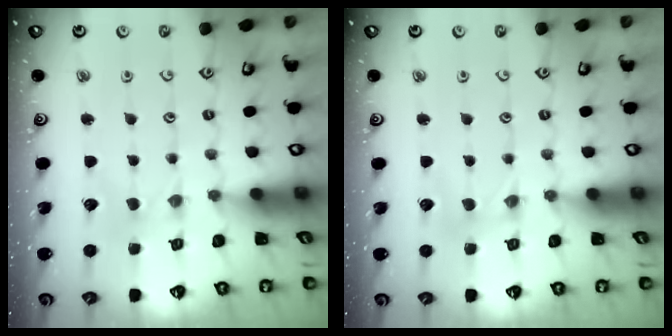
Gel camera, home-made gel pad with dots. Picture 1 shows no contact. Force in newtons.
{"total": 1.7, "press": 1.7, "slide": 0.2}